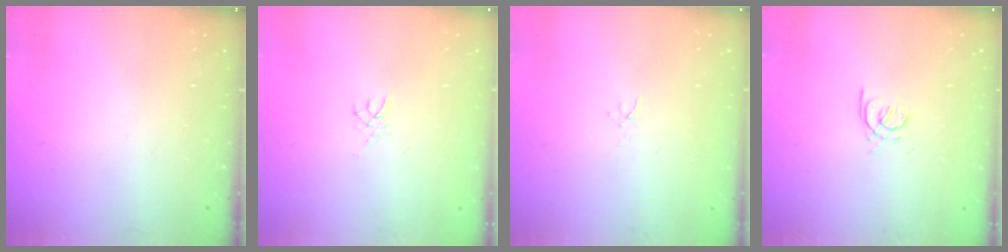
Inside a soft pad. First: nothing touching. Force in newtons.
{"total": 2.5, "press": 2.4, "slide": 0.4}
{"total": 1.0, "press": 1.0, "slide": 0.3}
{"total": 2.8, "press": 2.7, "slide": 0.8}